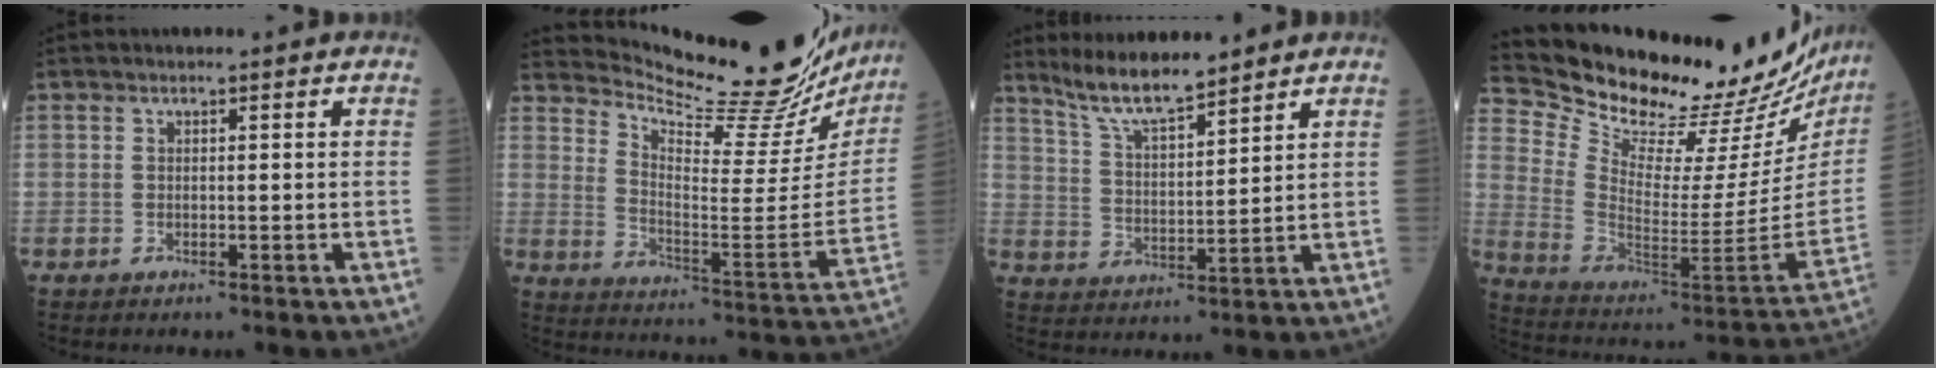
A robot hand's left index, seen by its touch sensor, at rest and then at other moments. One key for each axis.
{"total": 24.4, "fx": 23.0, "fy": 3.6, "fz": 7.3, "tx": -0.116, "ty": -0.091, "tz": 0.302}
{"total": 8.5, "fx": 7.6, "fy": 0.6, "fz": 3.7, "tx": -0.080, "ty": 0.003, "tz": 0.148}
{"total": 33.3, "fx": 30.0, "fy": 7.1, "fz": 12.4, "tx": -0.221, "ty": -0.109, "tz": 0.408}